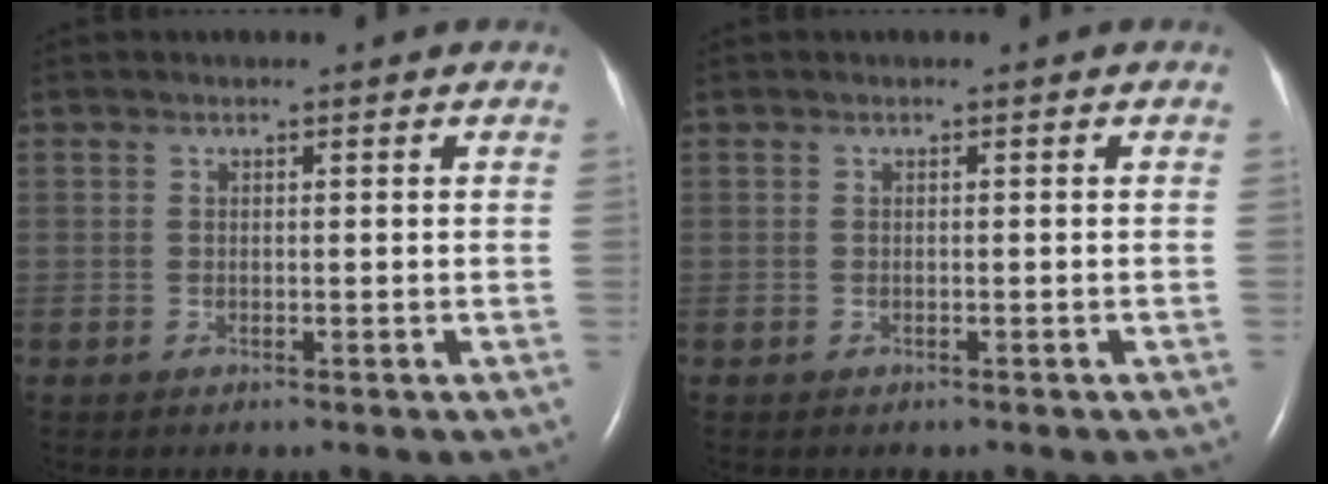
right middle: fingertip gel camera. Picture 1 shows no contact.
{"total": 0.7, "force": [-0.5, 0.3, 0.3], "torque": [-0.011, 0.000, -0.005]}